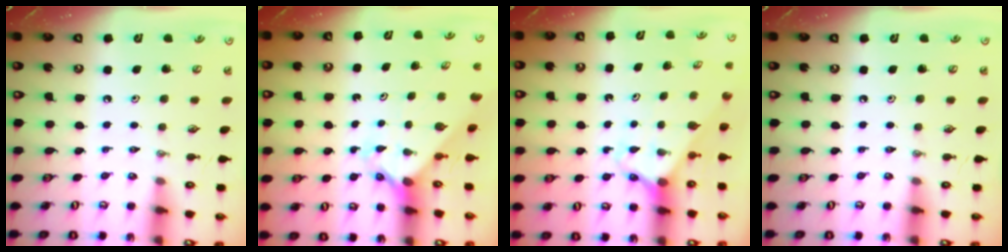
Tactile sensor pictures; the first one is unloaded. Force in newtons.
{"total": 2.3, "press": 2.3, "slide": 0.2}
{"total": 2.6, "press": 2.6, "slide": 0.1}
{"total": 0.0}